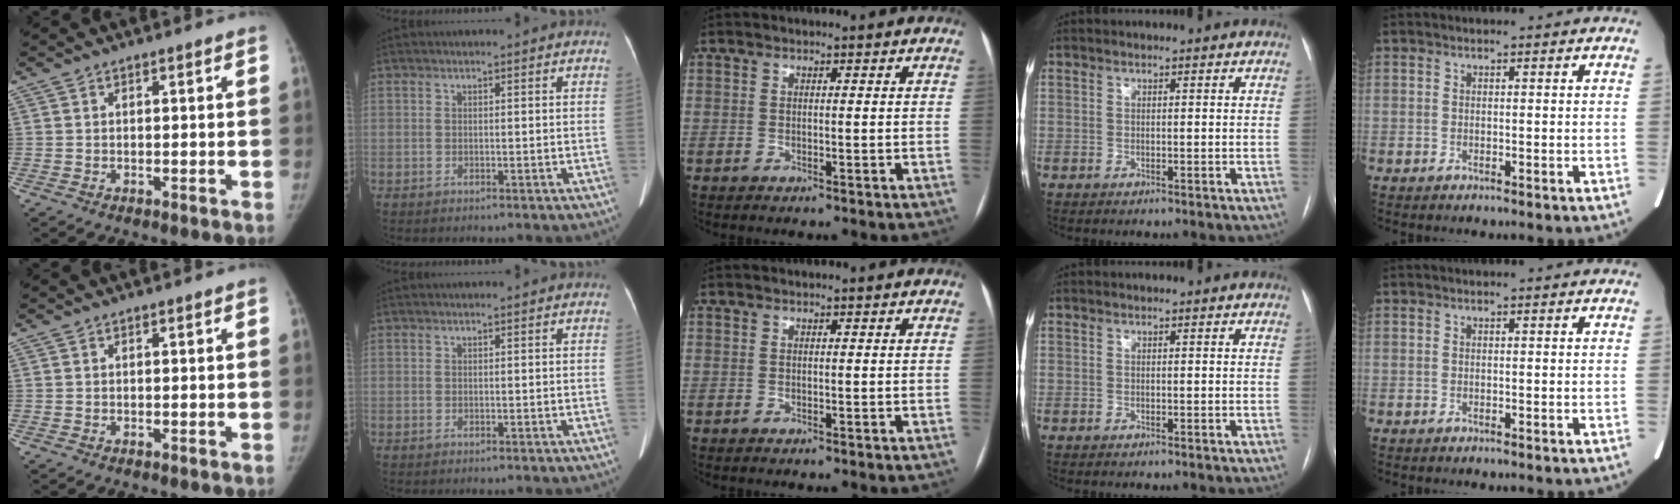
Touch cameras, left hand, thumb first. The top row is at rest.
{}